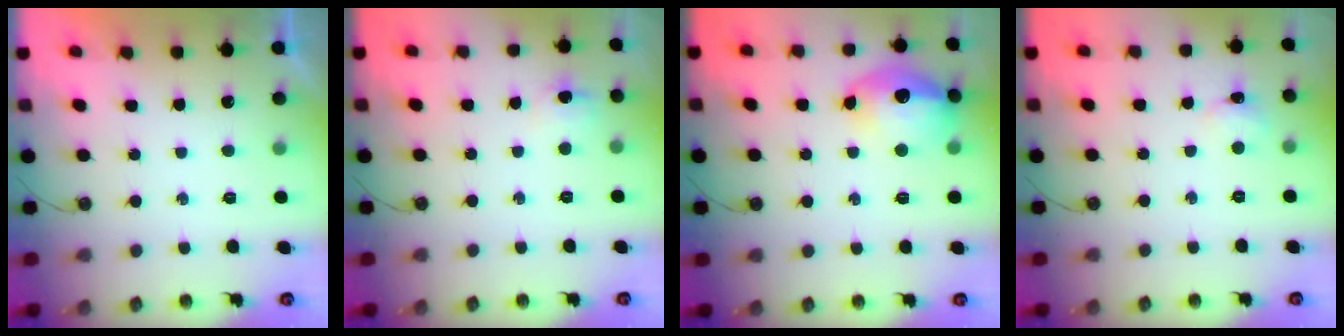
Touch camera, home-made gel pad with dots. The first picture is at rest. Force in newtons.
{"total": 5.0, "press": 4.5, "slide": 2.2}
{"total": 15.4, "press": 15.4, "slide": 1.3}
{"total": 2.5, "press": 2.4, "slide": 0.5}